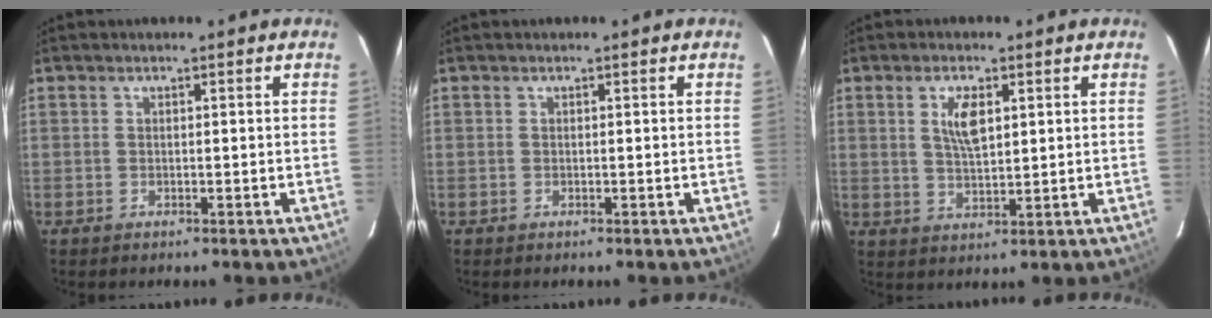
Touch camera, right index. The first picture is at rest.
{"total": 0.0}
{"total": 5.4, "force": [1.9, 2.3, 4.6], "torque": [-0.083, 0.002, 0.038]}